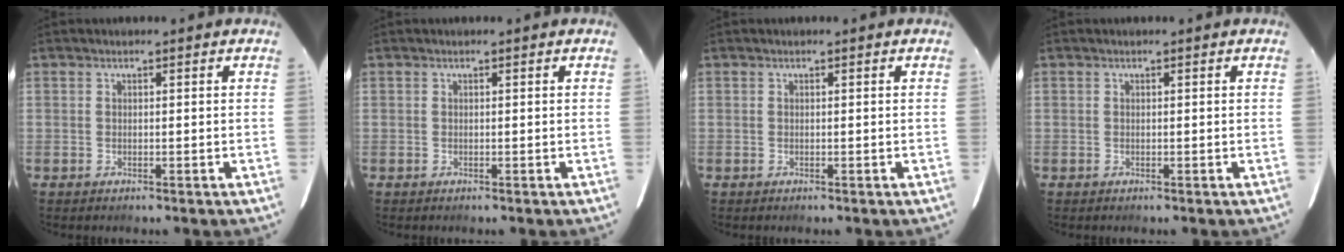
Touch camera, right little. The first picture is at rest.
{"total": 0.0}
{"total": 0.0}
{"total": 0.0}